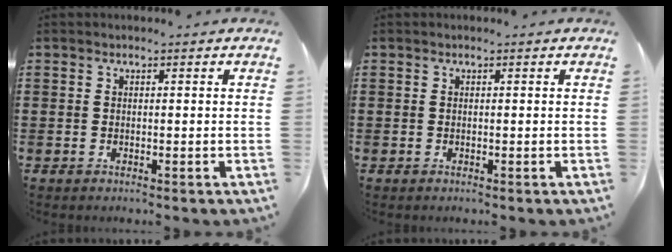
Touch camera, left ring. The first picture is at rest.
{"total": 0.0}